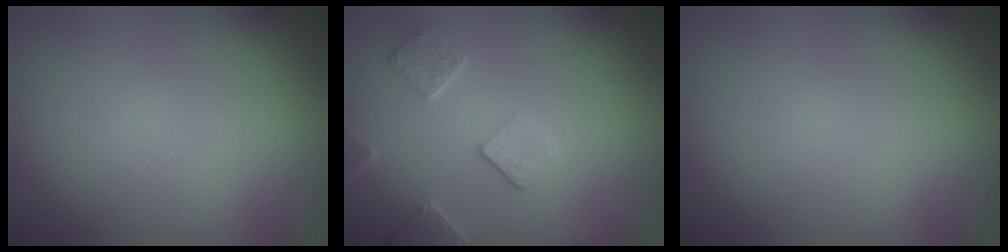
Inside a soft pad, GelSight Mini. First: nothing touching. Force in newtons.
{"total": 2.8, "press": 2.7, "slide": 0.7}
{"total": 0.0}